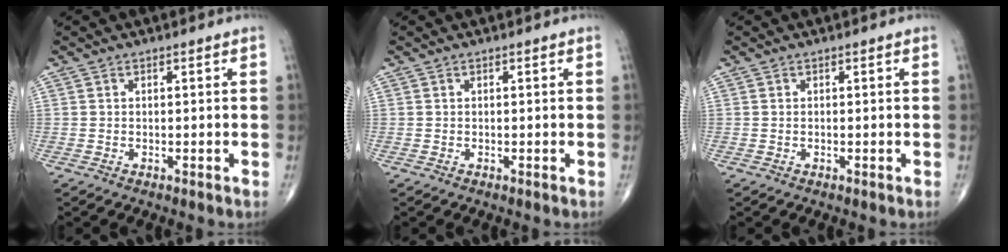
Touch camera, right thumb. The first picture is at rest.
{"total": 0.0}
{"total": 0.0}